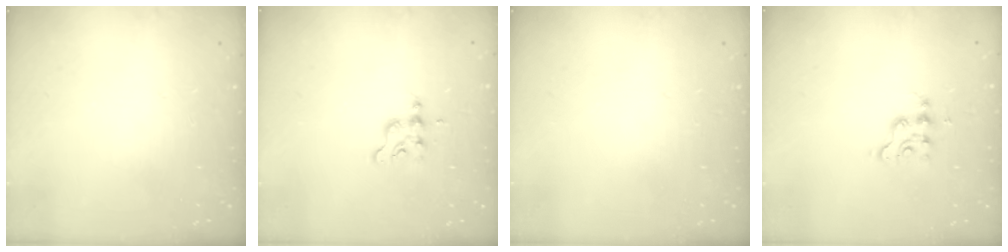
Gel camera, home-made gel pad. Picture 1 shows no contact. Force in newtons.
{"total": 2.4, "press": 2.4, "slide": 0.3}
{"total": 0.0}
{"total": 2.7, "press": 2.7, "slide": 0.4}